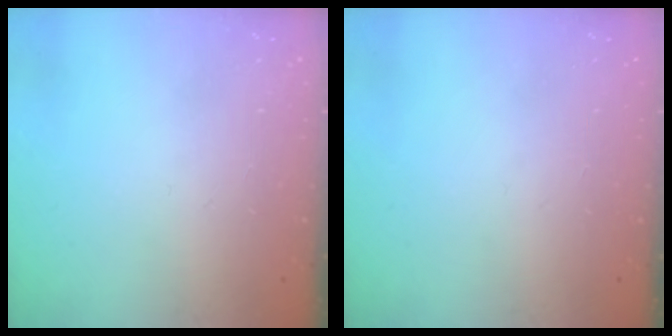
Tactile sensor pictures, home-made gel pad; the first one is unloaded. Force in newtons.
{"total": 0.0}